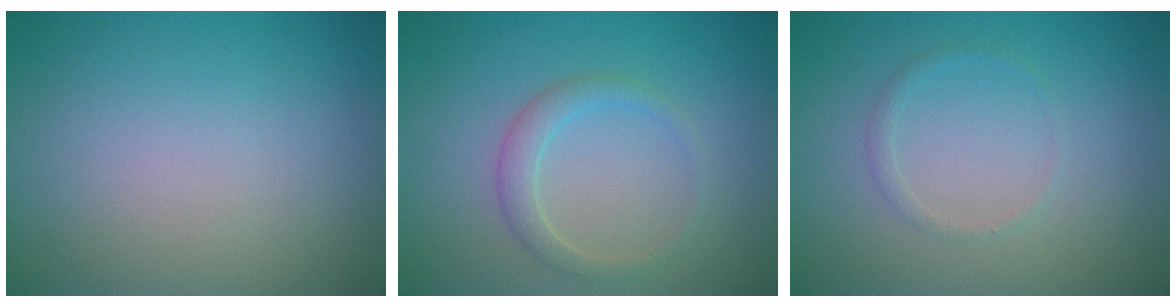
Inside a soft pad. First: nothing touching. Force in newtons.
{"total": 1.9, "press": 1.9, "slide": 0.1}
{"total": 0.8, "press": 0.8, "slide": 0.0}